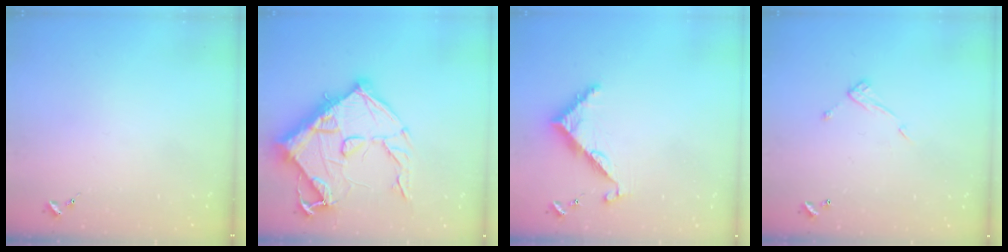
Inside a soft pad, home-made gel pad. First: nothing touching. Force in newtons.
{"total": 22.3, "press": 22.2, "slide": 1.4}
{"total": 7.8, "press": 7.8, "slide": 0.1}
{"total": 8.2, "press": 8.1, "slide": 0.4}